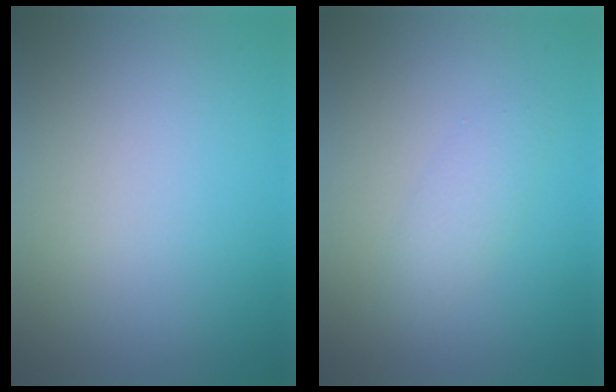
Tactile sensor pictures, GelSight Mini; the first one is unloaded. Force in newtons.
{"total": 1.7, "press": 1.7, "slide": 0.1}